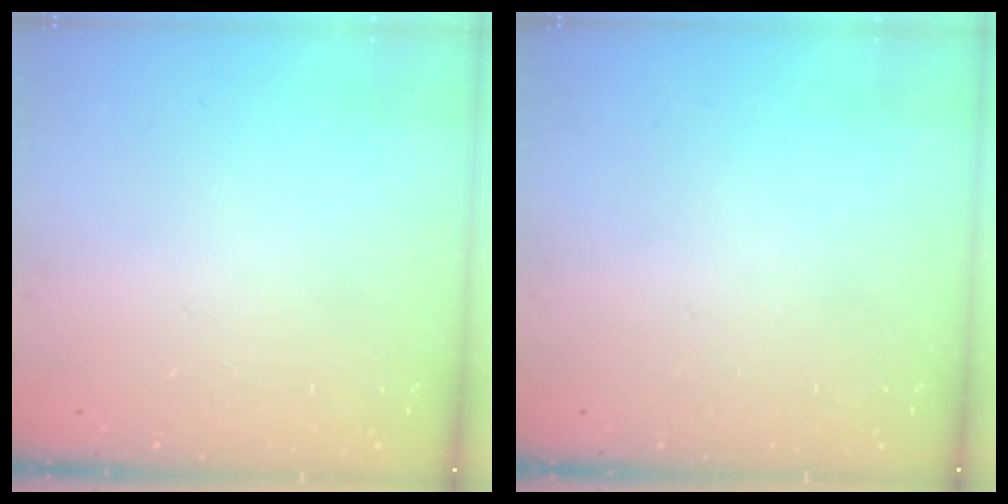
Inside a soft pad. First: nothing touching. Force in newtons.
{"total": 0.0}